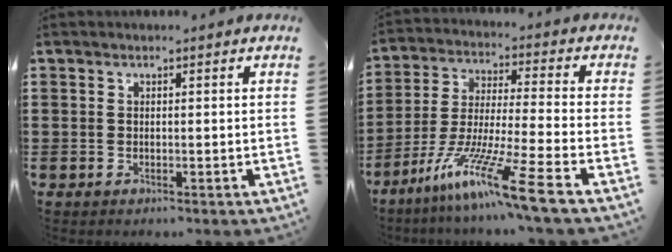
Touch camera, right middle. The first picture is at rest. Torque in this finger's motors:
{"motor_torque": [2.14, 0.00, 0.57, 0.21]}